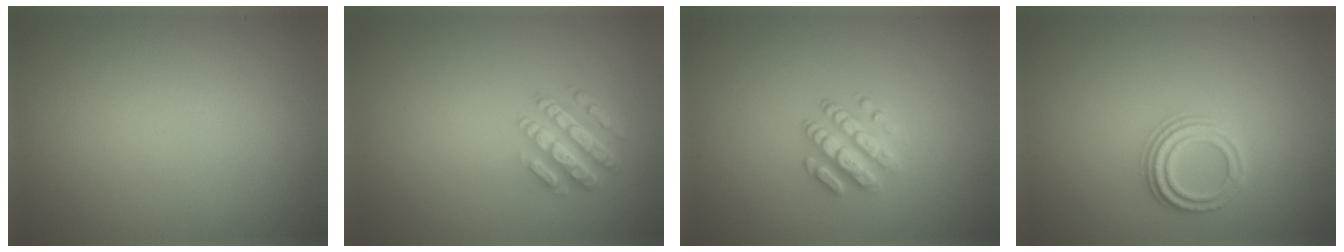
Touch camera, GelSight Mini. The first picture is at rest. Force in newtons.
{"total": 4.3, "press": 3.3, "slide": 2.7}
{"total": 2.9, "press": 2.4, "slide": 1.6}
{"total": 2.3, "press": 2.2, "slide": 0.8}